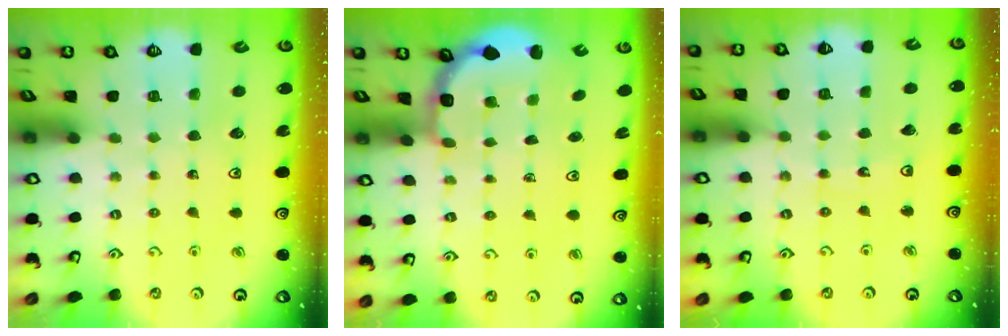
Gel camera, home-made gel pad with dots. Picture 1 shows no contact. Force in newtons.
{"total": 2.7, "press": 2.4, "slide": 1.4}
{"total": 3.7, "press": 3.7, "slide": 0.5}